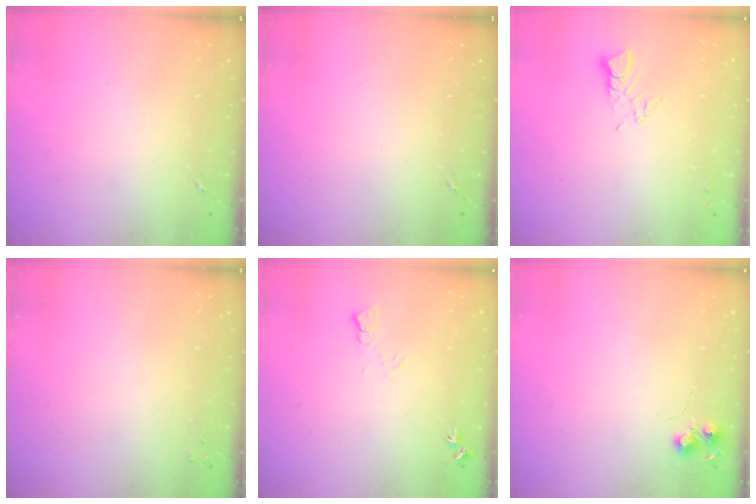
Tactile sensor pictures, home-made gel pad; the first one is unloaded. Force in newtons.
{"total": 0.0}
{"total": 3.8, "press": 3.8, "slide": 0.3}
{"total": 2.0, "press": 2.0, "slide": 0.3}
{"total": 7.4, "press": 7.3, "slide": 0.9}
{"total": 5.6, "press": 5.6, "slide": 0.8}